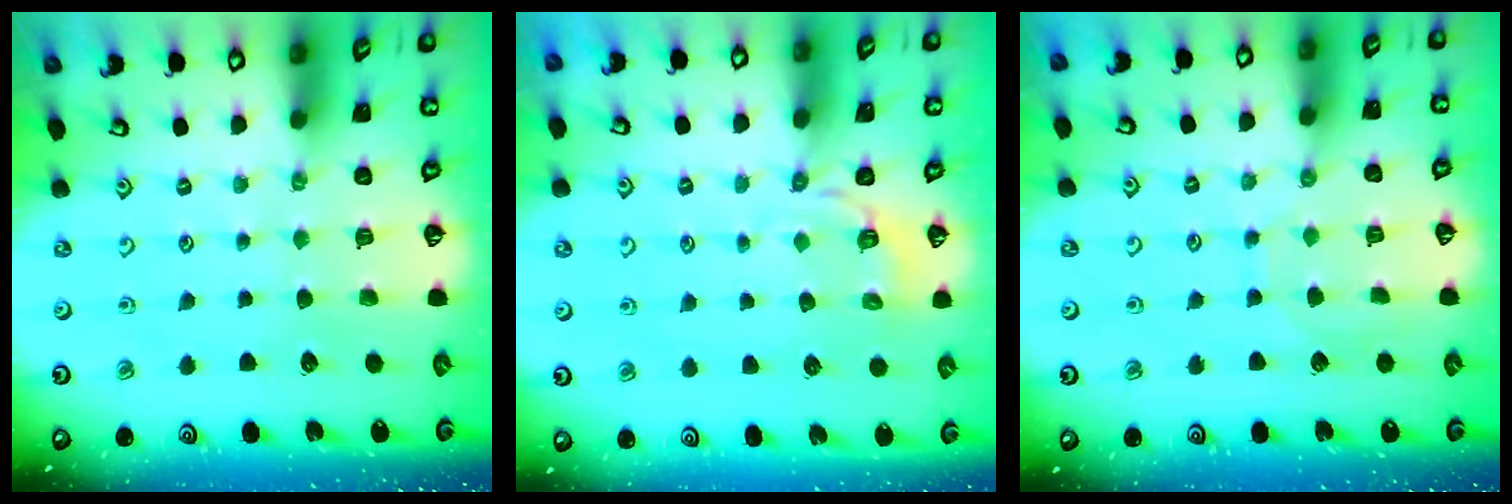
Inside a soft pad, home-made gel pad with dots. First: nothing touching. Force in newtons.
{"total": 3.3, "press": 2.6, "slide": 2.1}
{"total": 5.8, "press": 5.8, "slide": 0.6}